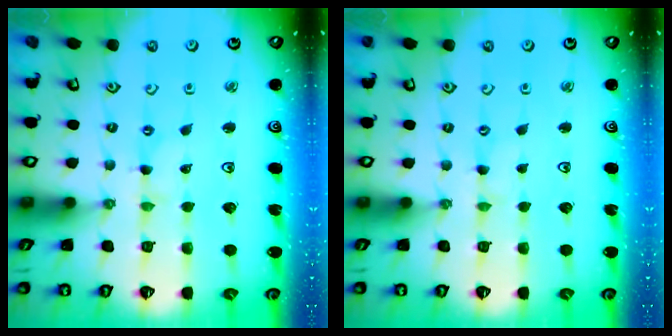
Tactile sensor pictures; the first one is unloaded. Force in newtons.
{"total": 0.0}